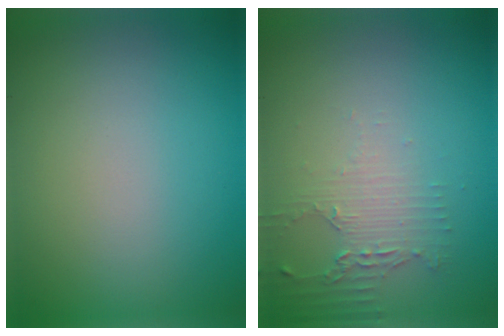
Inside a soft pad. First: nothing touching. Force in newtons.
{"total": 2.1, "press": 1.6, "slide": 1.4}